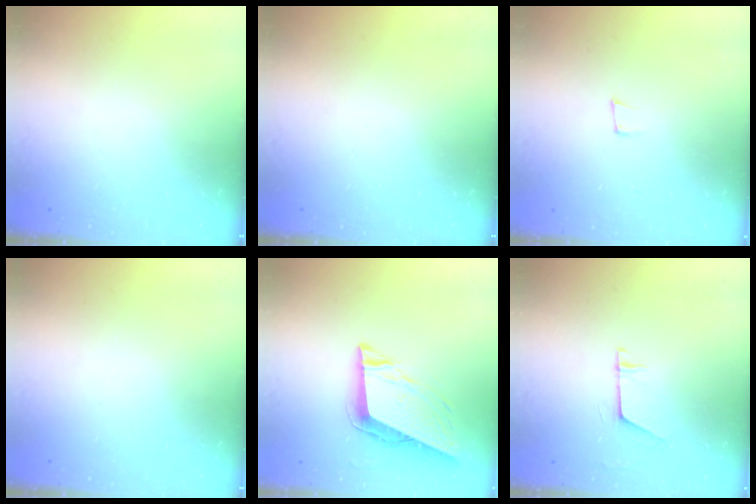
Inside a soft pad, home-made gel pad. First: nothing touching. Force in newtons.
{"total": 0.0}
{"total": 5.9, "press": 5.2, "slide": 2.8}
{"total": 0.0}
{"total": 10.4, "press": 9.8, "slide": 3.5}
{"total": 6.1, "press": 6.1, "slide": 0.5}